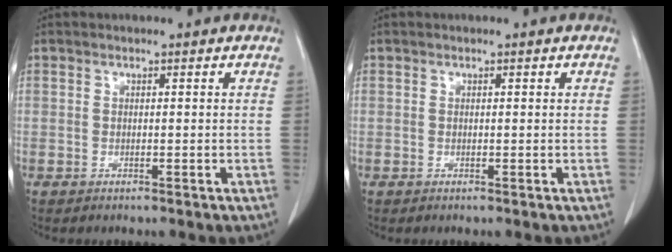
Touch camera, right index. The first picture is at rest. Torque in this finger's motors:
{"motor_torque": [-0.09, 0.05, -0.03, -0.01]}